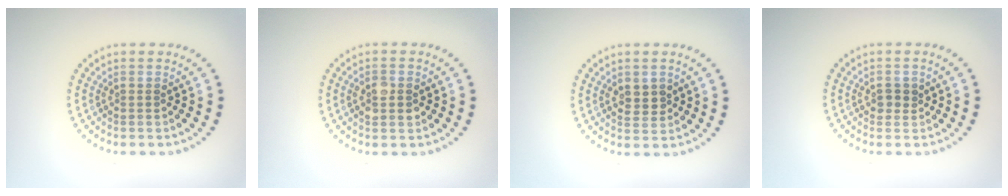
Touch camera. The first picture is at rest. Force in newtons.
{"total": 2.7, "press": 2.7, "slide": 0.1}
{"total": 1.7, "press": 1.7, "slide": 0.6}
{"total": 1.4, "press": 1.3, "slide": 0.5}